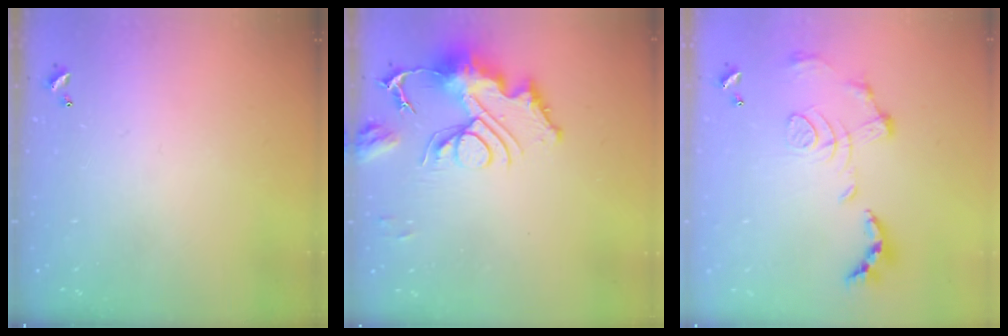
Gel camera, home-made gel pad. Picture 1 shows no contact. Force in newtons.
{"total": 12.9, "press": 12.8, "slide": 1.4}
{"total": 1.6, "press": 0.9, "slide": 1.3}